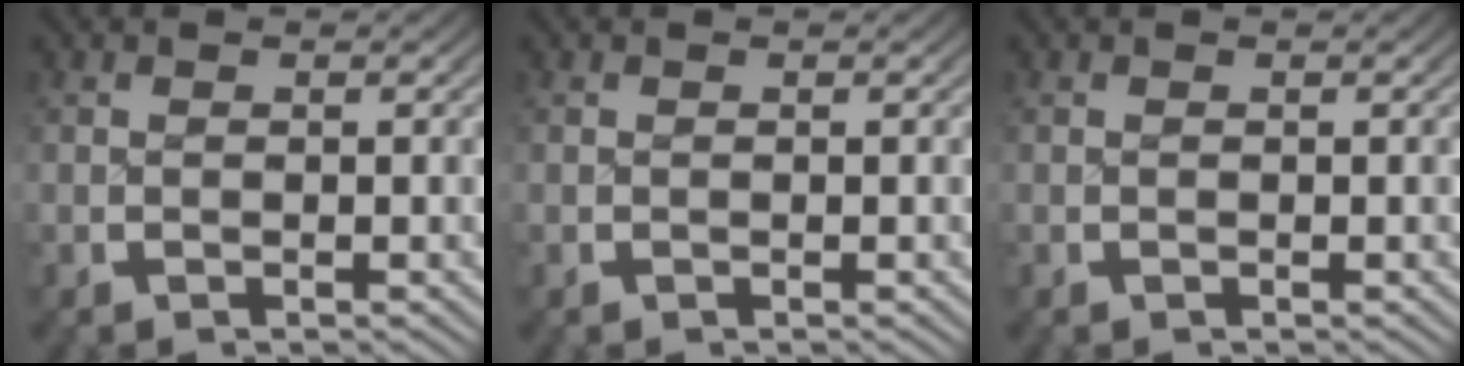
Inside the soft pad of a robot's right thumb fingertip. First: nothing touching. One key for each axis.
{"total": 0.0}
{"total": 0.0}